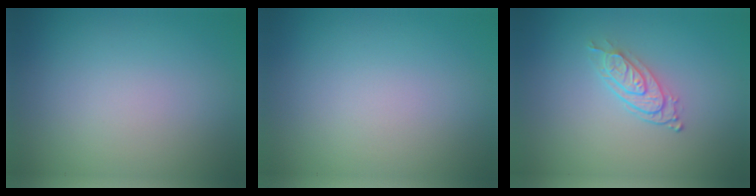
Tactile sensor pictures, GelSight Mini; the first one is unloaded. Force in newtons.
{"total": 0.0}
{"total": 2.8, "press": 2.2, "slide": 1.7}